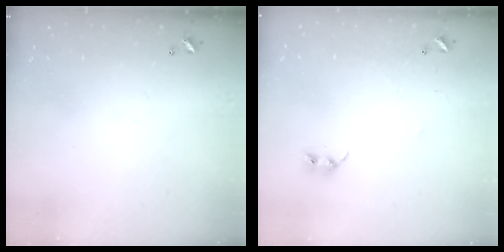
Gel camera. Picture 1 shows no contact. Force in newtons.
{"total": 6.2, "press": 6.2, "slide": 0.2}